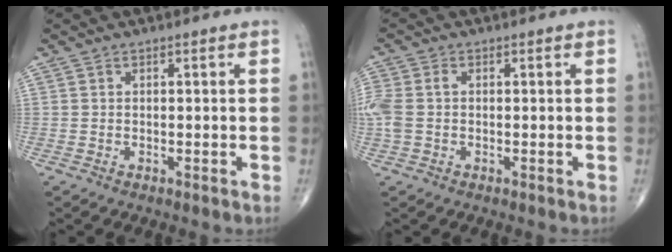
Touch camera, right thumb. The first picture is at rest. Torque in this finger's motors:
{"motor_torque": [0.20, 0.01, 0.56, 0.15, 0.05]}